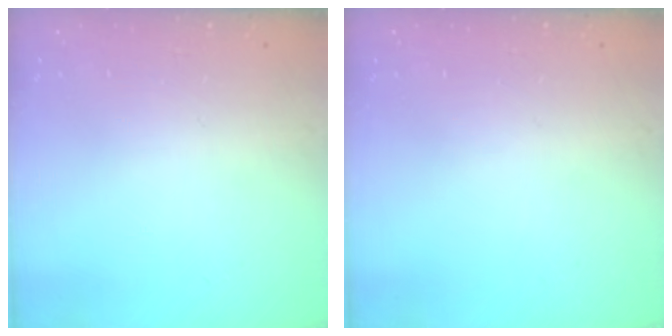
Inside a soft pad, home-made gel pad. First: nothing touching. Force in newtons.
{"total": 0.0}